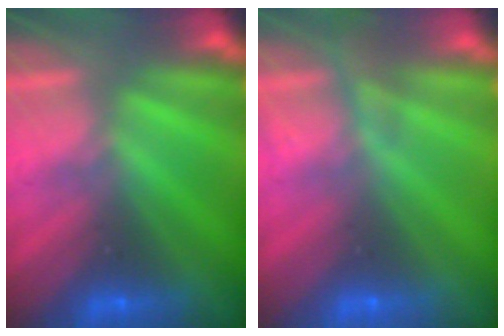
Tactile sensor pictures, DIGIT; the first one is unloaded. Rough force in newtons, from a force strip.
{"total": 2.3}